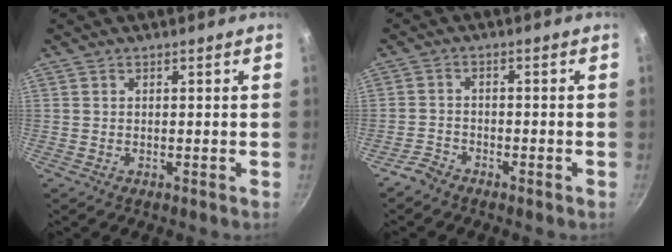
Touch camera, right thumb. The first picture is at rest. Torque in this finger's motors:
{"motor_torque": [0.35, -0.02, -0.30, -0.04, -0.02]}